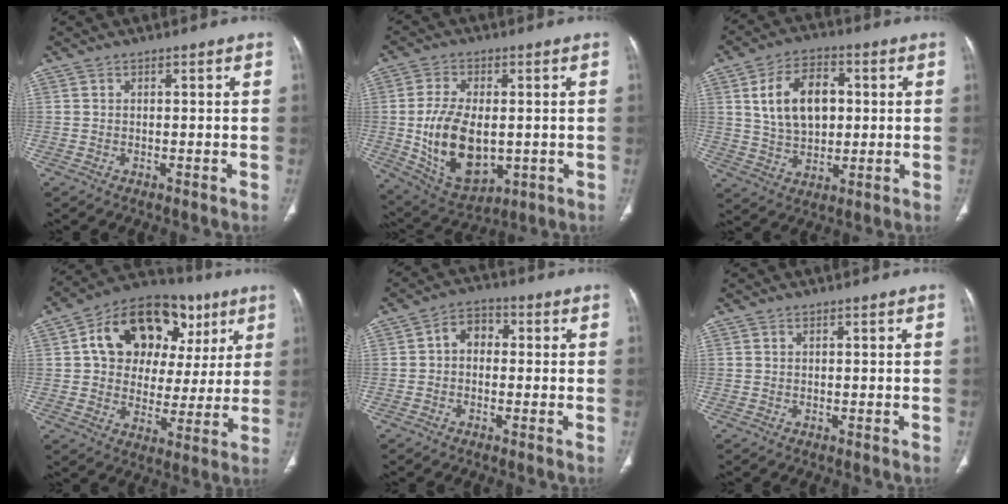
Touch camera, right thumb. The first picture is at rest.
{"total": 15.2, "force": [-1.1, 8.9, 12.2], "torque": [-0.209, -0.009, 0.004]}
{"total": 12.6, "force": [2.5, 8.2, 9.2], "torque": [-0.130, 0.003, 0.046]}
{"total": 21.9, "force": [7.7, 15.1, 13.9], "torque": [-0.158, 0.022, 0.118]}
{"total": 4.9, "force": [0.1, 3.8, 3.1], "torque": [-0.027, 0.017, -0.013]}
{"total": 0.0}